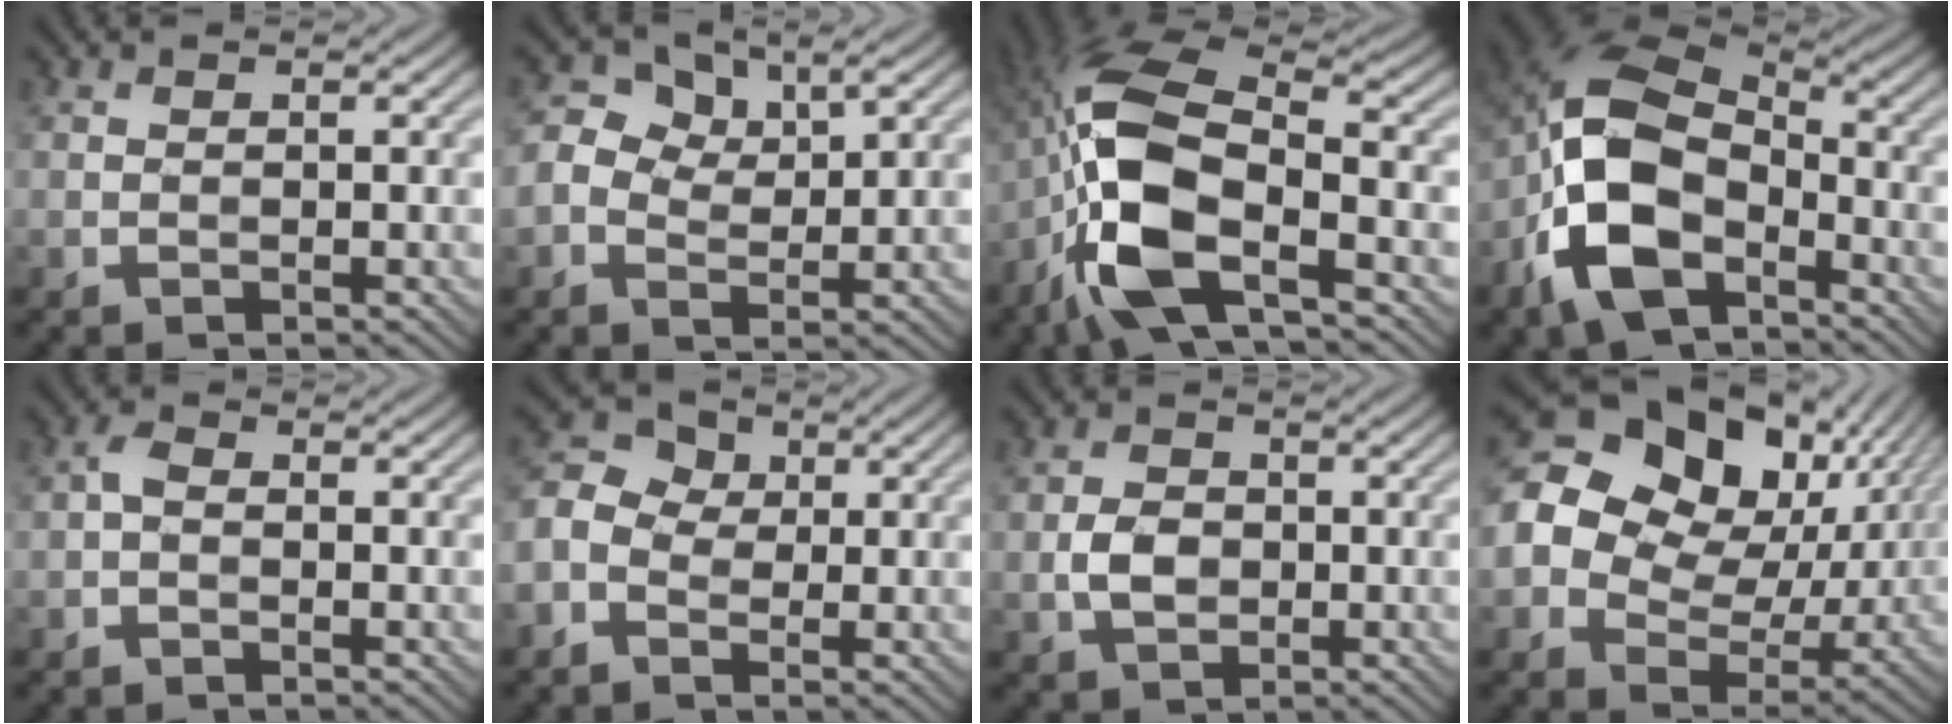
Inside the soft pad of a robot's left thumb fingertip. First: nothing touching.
{"total": 4.2, "force": [1.2, 2.9, 2.8], "torque": [-0.057, 0.001, 0.021]}
{"total": 12.3, "force": [-4.4, 4.7, 10.5], "torque": [-0.241, 0.001, -0.095]}
{"total": 14.2, "force": [-5.7, 8.6, 9.8], "torque": [-0.233, -0.031, -0.116]}
{"total": 1.7, "force": [-0.5, 1.1, 1.2], "torque": [-0.027, 0.007, -0.016]}
{"total": 5.9, "force": [-1.3, 4.6, 3.4], "torque": [-0.099, 0.009, -0.034]}
{"total": 3.5, "force": [-0.7, 2.5, 2.3], "torque": [-0.050, 0.001, -0.017]}
{"total": 19.6, "force": [4.9, 14.4, 12.3], "torque": [-0.255, 0.022, 0.102]}